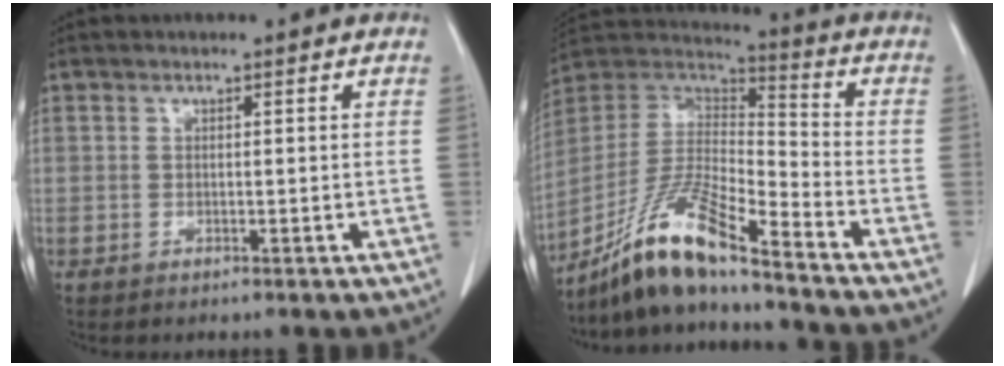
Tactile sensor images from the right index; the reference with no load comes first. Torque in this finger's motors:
{"motor_torque": [1.07, -0.99, 0.26, 0.18]}